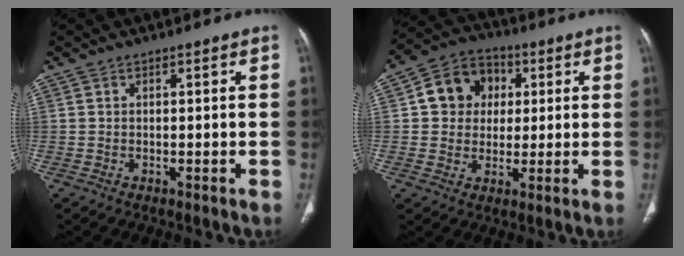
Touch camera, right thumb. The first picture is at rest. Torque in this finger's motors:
{"motor_torque": [0.58, 0.45, 1.09, 0.00, 0.12]}